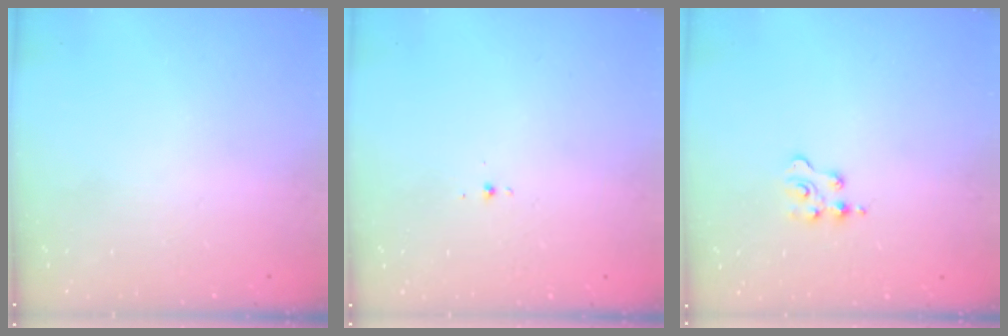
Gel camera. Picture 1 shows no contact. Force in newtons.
{"total": 1.9, "press": 1.8, "slide": 0.7}
{"total": 2.5, "press": 2.5, "slide": 0.4}